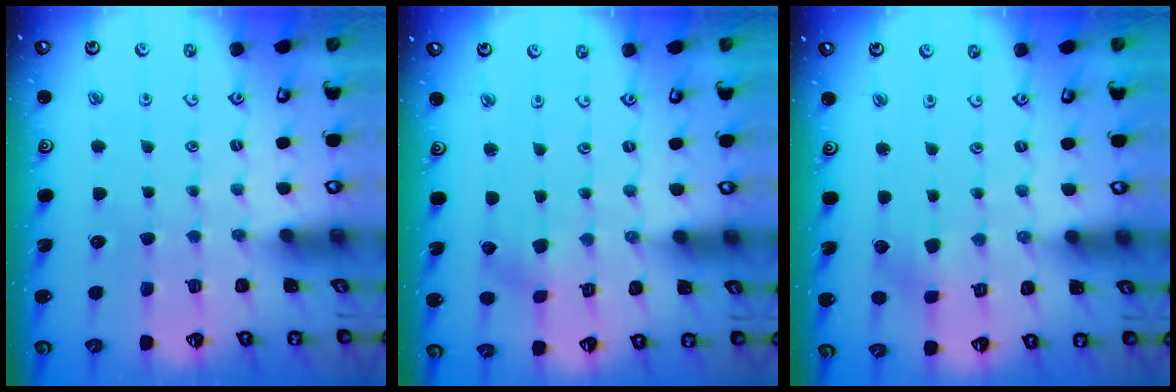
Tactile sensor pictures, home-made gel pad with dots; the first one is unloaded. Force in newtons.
{"total": 1.2, "press": 1.2, "slide": 0.1}
{"total": 2.7, "press": 2.7, "slide": 0.4}